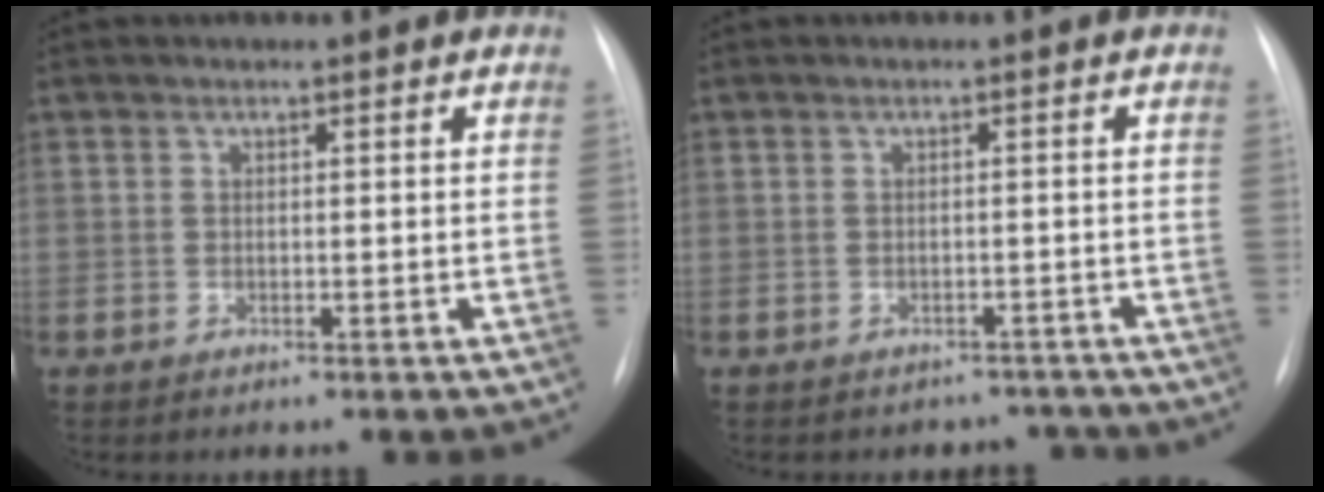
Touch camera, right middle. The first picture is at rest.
{"total": 3.7, "force": [-3.2, 1.7, -0.6], "torque": [0.016, 0.015, -0.040]}